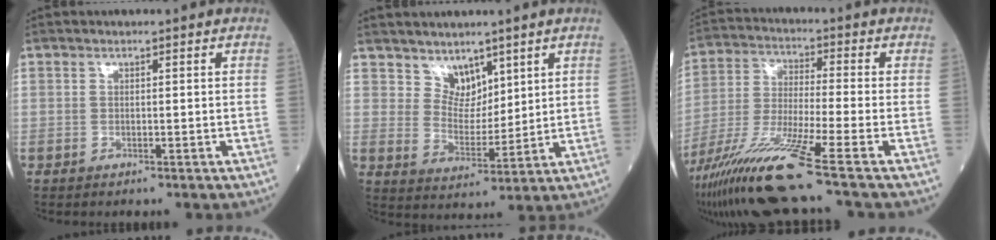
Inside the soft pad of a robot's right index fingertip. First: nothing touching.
{"total": 5.4, "force": [4.1, 3.2, 1.4], "torque": [-0.023, -0.001, 0.083]}
{"total": 13.7, "force": [-9.2, -1.6, 10.0], "torque": [-0.203, -0.036, -0.171]}